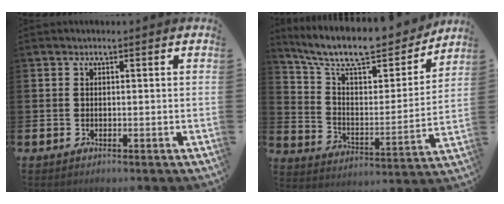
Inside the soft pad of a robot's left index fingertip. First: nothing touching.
{"total": 10.8, "force": [9.4, 3.1, 4.3], "torque": [-0.122, -0.064, 0.163]}